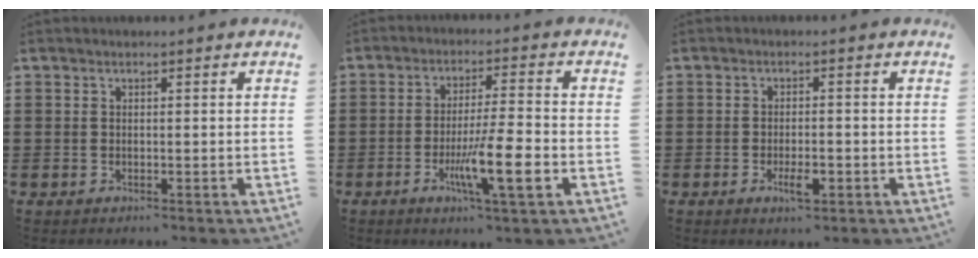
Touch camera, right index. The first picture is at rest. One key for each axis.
{"total": 9.5, "fx": -3.3, "fy": 1.1, "fz": 8.9, "tx": -0.162, "ty": -0.012, "tz": -0.058}
{"total": 3.3, "fx": -1.4, "fy": 1.1, "fz": 2.8, "tx": -0.054, "ty": 0.000, "tz": -0.026}